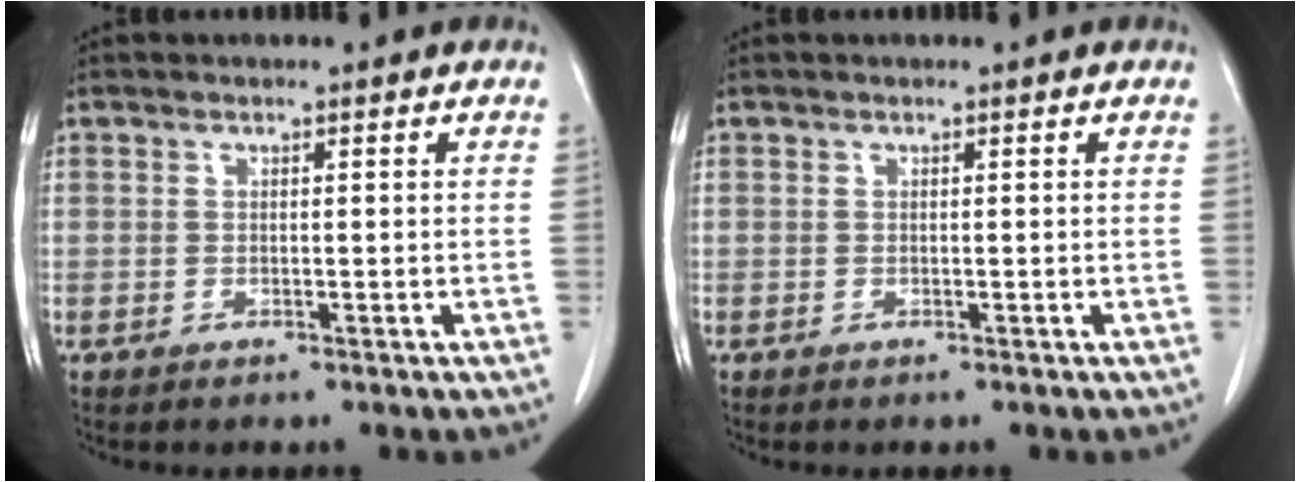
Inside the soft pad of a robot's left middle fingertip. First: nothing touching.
{"total": 0.0}